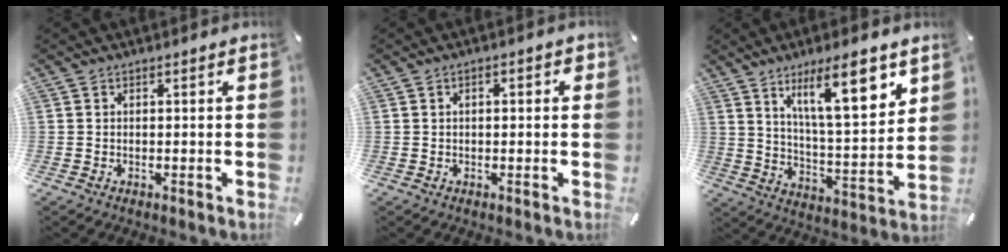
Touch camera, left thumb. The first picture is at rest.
{"total": 2.0, "force": [0.0, 1.0, 1.7], "torque": [-0.022, 0.003, -0.004]}
{"total": 15.2, "force": [9.2, 4.4, 11.3], "torque": [-0.174, -0.051, 0.146]}